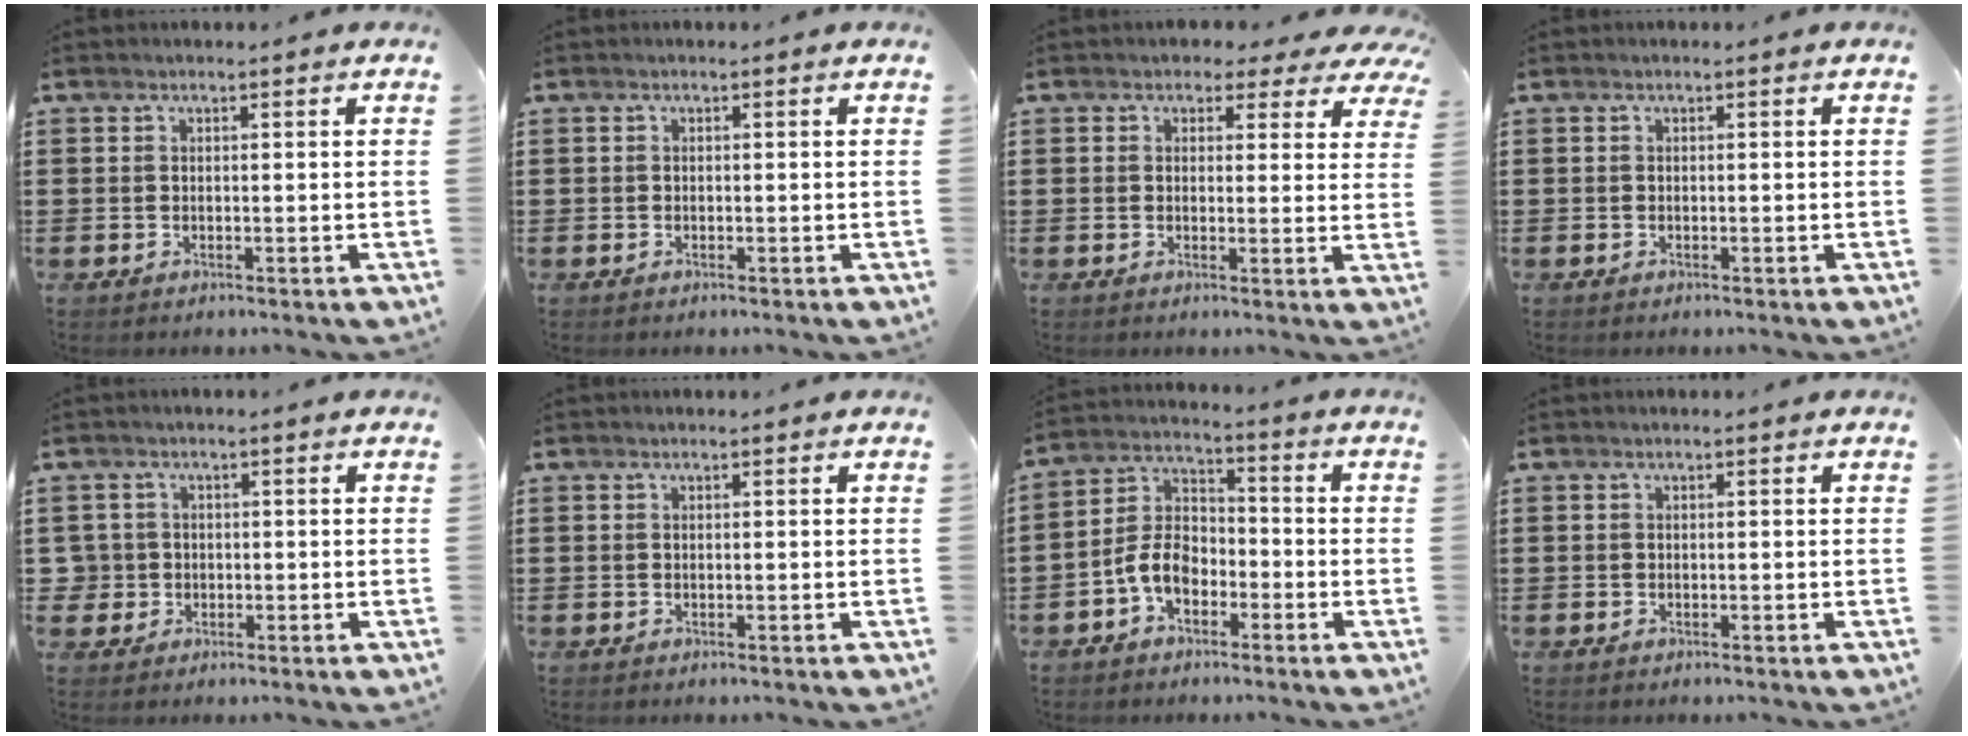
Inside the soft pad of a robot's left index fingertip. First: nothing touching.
{"total": 0.0}
{"total": 2.6, "force": [1.8, 1.7, 0.8], "torque": [-0.012, -0.004, 0.028]}
{"total": 0.0}
{"total": 2.5, "force": [-0.3, 2.5, 0.3], "torque": [-0.026, 0.003, -0.013]}
{"total": 0.0}
{"total": 6.5, "force": [-3.4, 4.0, 4.0], "torque": [-0.100, 0.010, -0.072]}
{"total": 0.0}